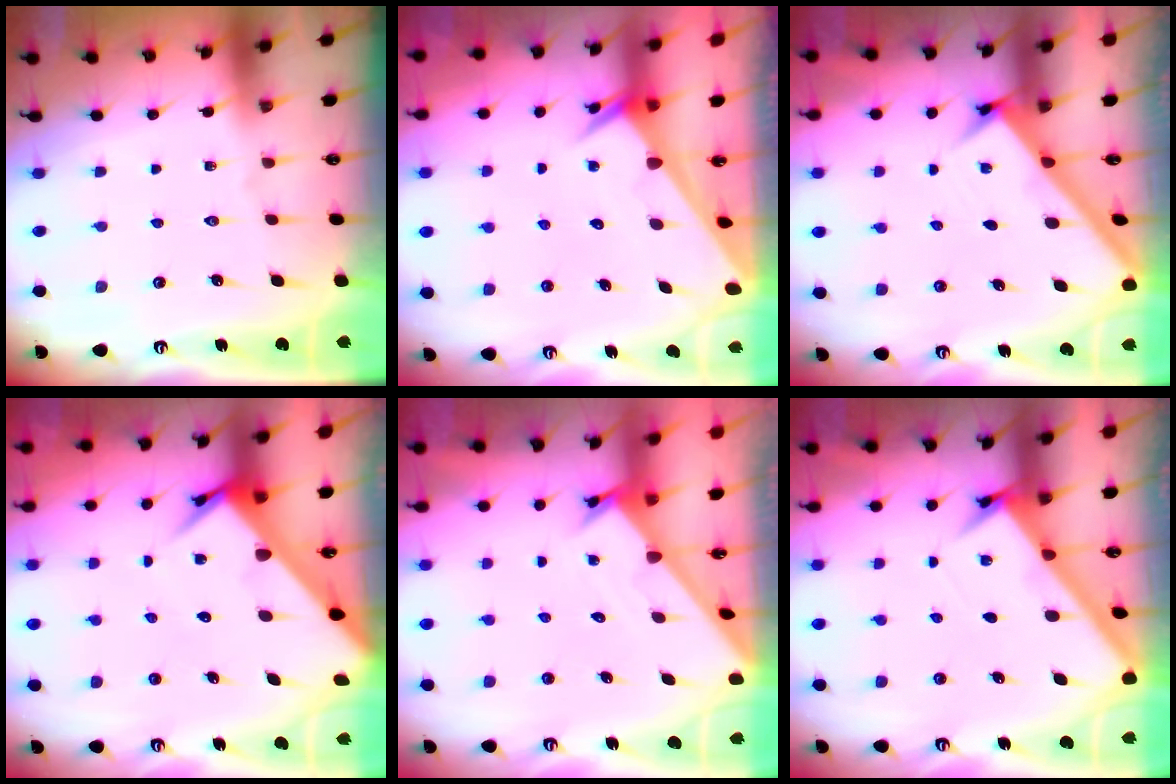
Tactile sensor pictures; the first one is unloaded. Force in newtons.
{"total": 2.4, "press": 2.4, "slide": 0.1}
{"total": 2.7, "press": 2.7, "slide": 0.3}
{"total": 7.2, "press": 7.2, "slide": 0.5}
{"total": 1.6, "press": 1.6, "slide": 0.1}
{"total": 2.8, "press": 2.7, "slide": 0.3}